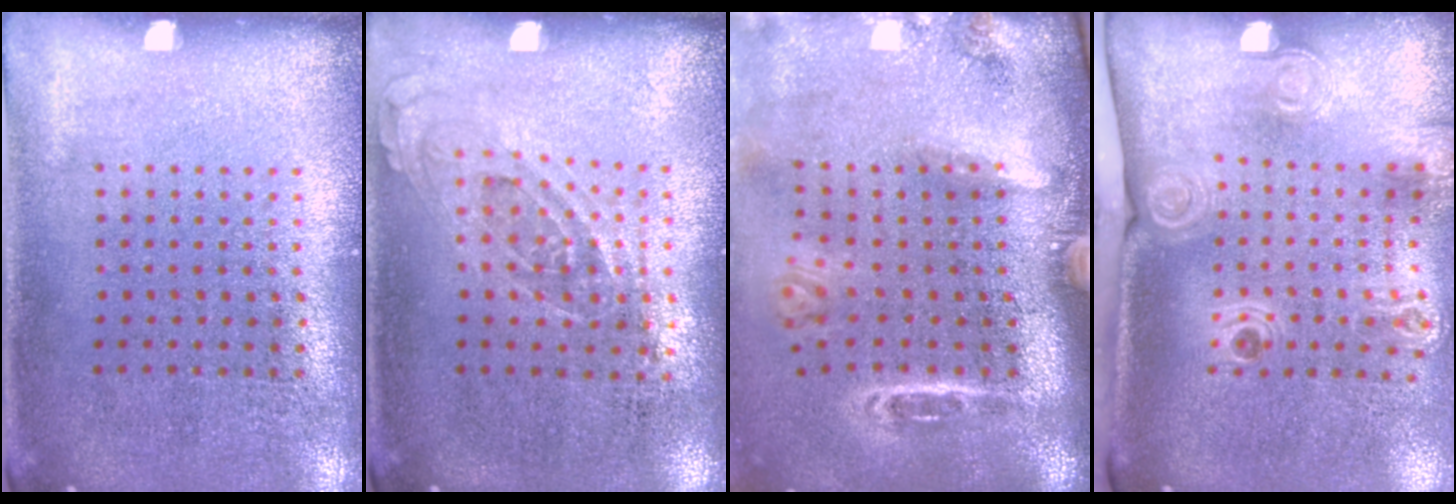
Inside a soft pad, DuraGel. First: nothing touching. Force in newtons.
{"total": 0.8, "press": 0.7, "slide": 0.4}
{"total": 3.1, "press": 2.1, "slide": 2.3}
{"total": 2.3, "press": 1.7, "slide": 1.6}